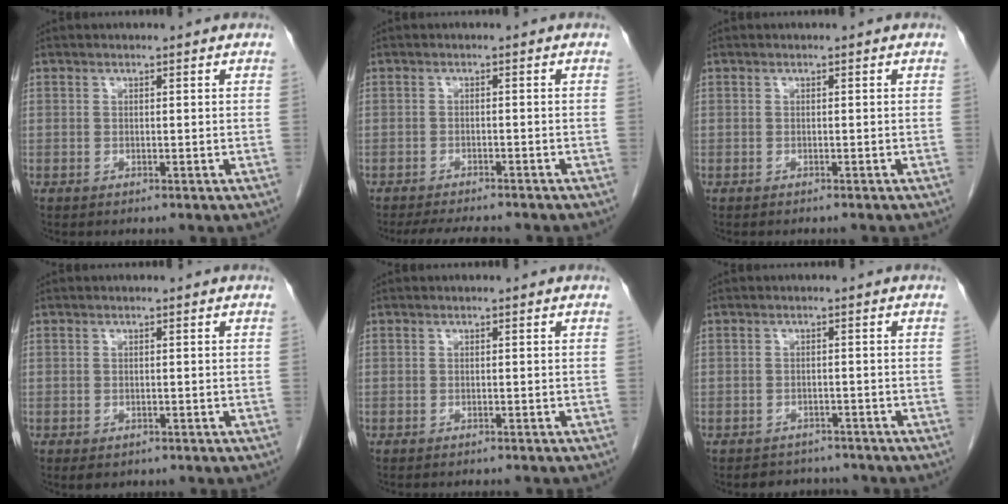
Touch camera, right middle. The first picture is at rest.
{"total": 7.5, "force": [-6.8, 1.3, 3.0], "torque": [-0.042, -0.011, -0.097]}
{"total": 2.3, "force": [-2.1, 0.2, 0.9], "torque": [-0.011, -0.001, -0.024]}
{"total": 2.0, "force": [-1.4, 1.1, 0.9], "torque": [-0.010, -0.002, -0.012]}
{"total": 3.3, "force": [-3.1, 0.5, 1.2], "torque": [-0.014, -0.003, -0.037]}
{"total": 4.4, "force": [-4.0, 1.8, 0.1], "torque": [0.001, 0.006, -0.052]}